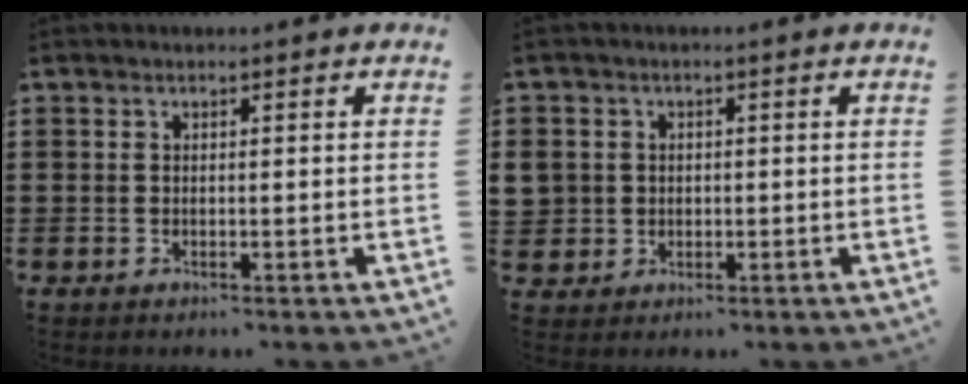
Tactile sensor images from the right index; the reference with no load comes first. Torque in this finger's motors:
{"motor_torque": [2.14, 0.00, 1.05, 0.21]}